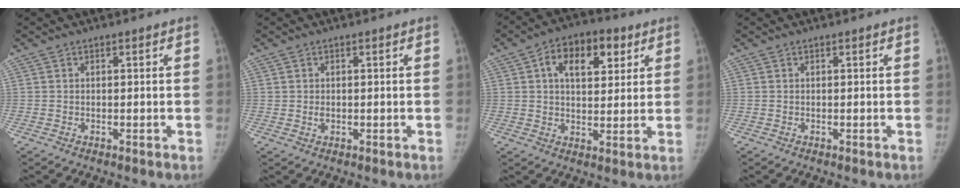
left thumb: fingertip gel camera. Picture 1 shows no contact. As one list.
[{"total": 1.2, "force": [0.0, 0.9, 0.9], "torque": [-0.011, 0.000, 0.003]}, {"total": 11.6, "force": [4.4, 6.6, 8.4], "torque": [-0.101, 0.001, 0.064]}, {"total": 0.0}]